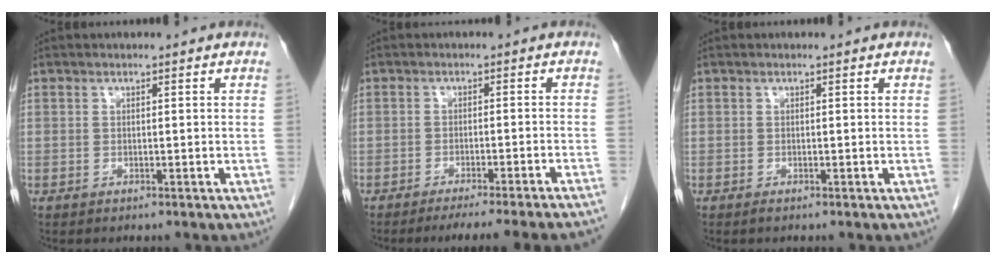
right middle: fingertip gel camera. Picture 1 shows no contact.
{"total": 12.6, "force": [-11.1, -1.9, 5.5], "torque": [-0.048, -0.032, -0.145]}
{"total": 0.0}